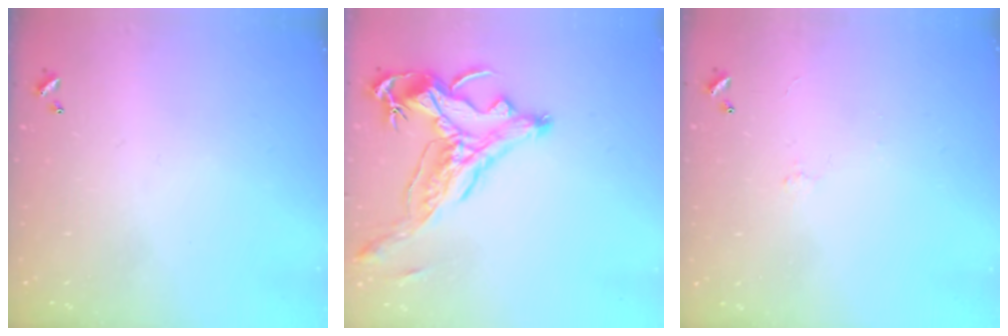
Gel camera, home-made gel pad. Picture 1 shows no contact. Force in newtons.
{"total": 2.9, "press": 2.5, "slide": 1.3}
{"total": 0.5, "press": 0.1, "slide": 0.5}